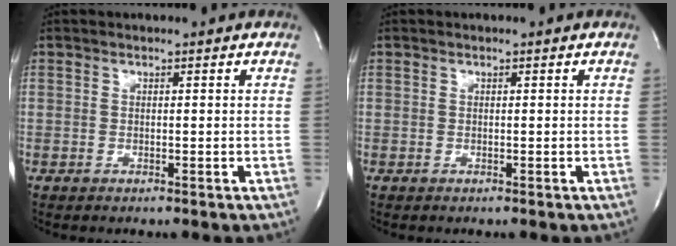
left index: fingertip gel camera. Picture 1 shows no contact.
{"total": 0.0}